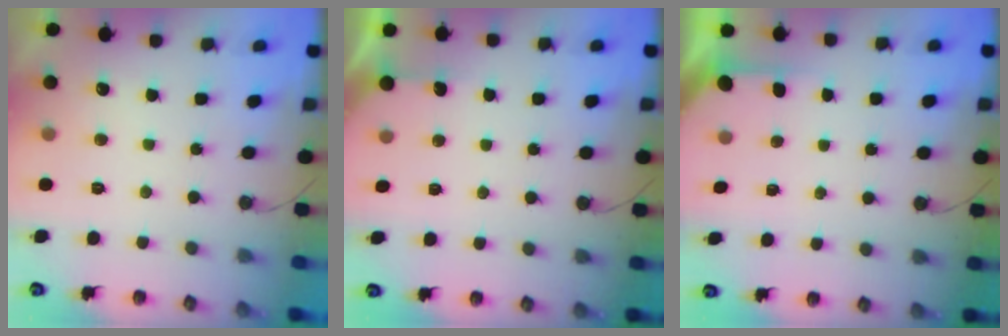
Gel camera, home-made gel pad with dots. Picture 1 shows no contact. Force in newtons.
{"total": 2.5, "press": 2.5, "slide": 0.2}
{"total": 2.3, "press": 2.3, "slide": 0.3}